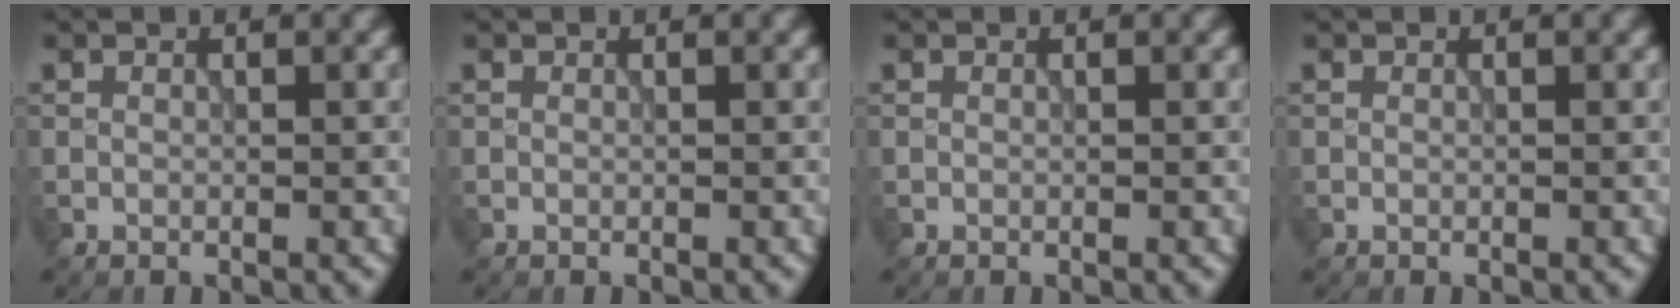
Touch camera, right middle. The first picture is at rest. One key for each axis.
{"total": 0.0}
{"total": 0.0}
{"total": 0.0}